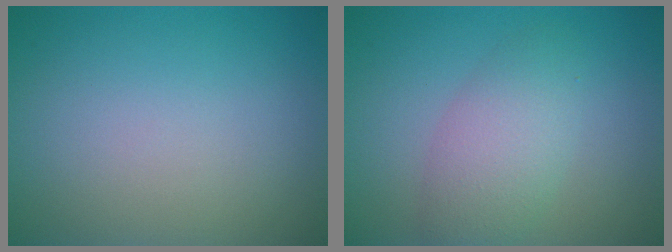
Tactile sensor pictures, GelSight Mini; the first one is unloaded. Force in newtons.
{"total": 4.0, "press": 4.0, "slide": 0.1}